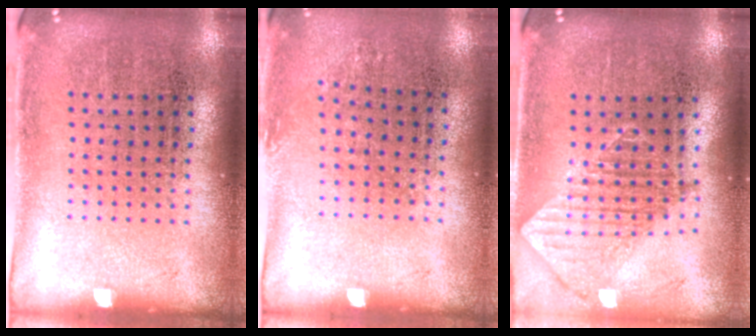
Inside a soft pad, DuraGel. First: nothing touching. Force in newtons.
{"total": 0.8, "press": 0.7, "slide": 0.4}
{"total": 1.2, "press": 1.1, "slide": 0.6}